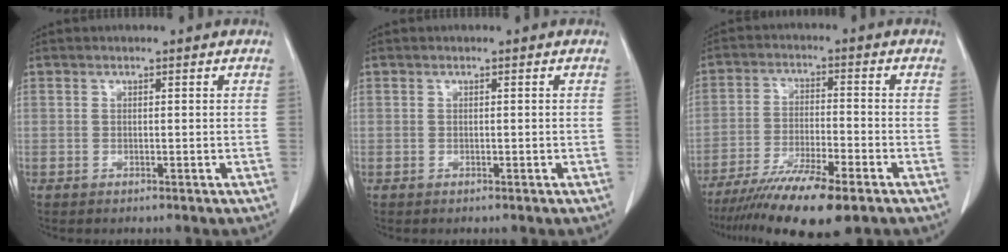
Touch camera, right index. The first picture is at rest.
{"total": 0.0}
{"total": 12.6, "force": [-9.0, 1.4, 8.6], "torque": [-0.153, -0.029, -0.151]}